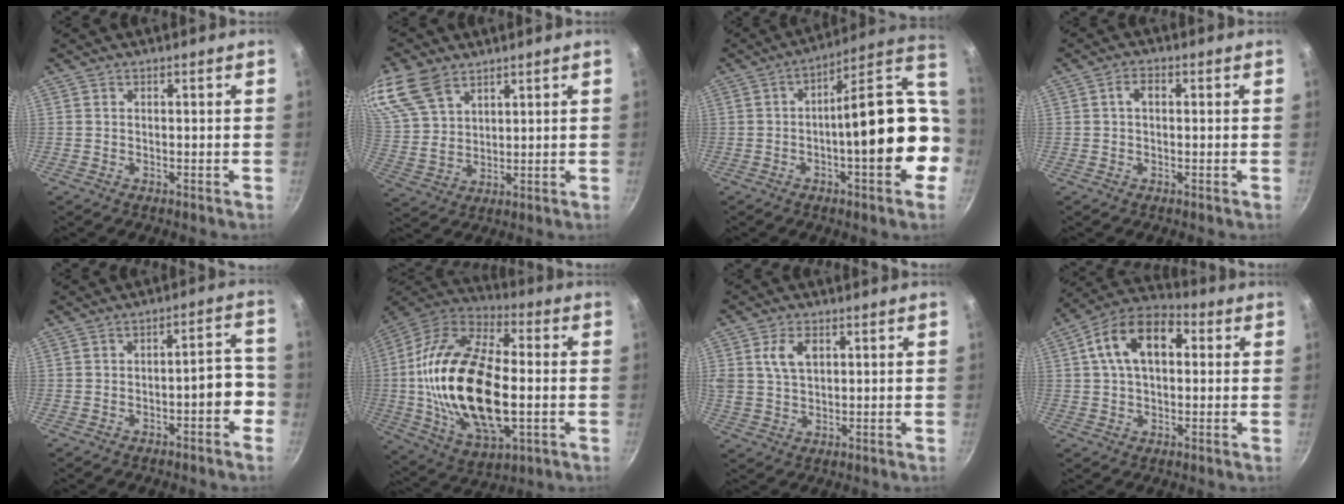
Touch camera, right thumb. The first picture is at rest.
{"total": 12.4, "force": [7.9, 7.4, 6.1], "torque": [-0.122, -0.006, 0.168]}
{"total": 21.0, "force": [-1.7, 7.5, 19.6], "torque": [-0.230, 0.037, -0.027]}
{"total": 1.8, "force": [0.2, 1.1, 1.4], "torque": [-0.023, 0.007, 0.003]}
{"total": 6.0, "force": [-2.6, 2.3, 4.8], "torque": [-0.045, 0.044, -0.028]}
{"total": 27.9, "force": [-1.5, 14.6, 23.8], "torque": [-0.454, 0.020, -0.028]}
{"total": 6.6, "force": [2.2, 4.2, 4.5], "torque": [-0.073, -0.002, 0.040]}
{"total": 13.7, "force": [3.1, 8.5, 10.3], "torque": [-0.147, 0.028, 0.033]}